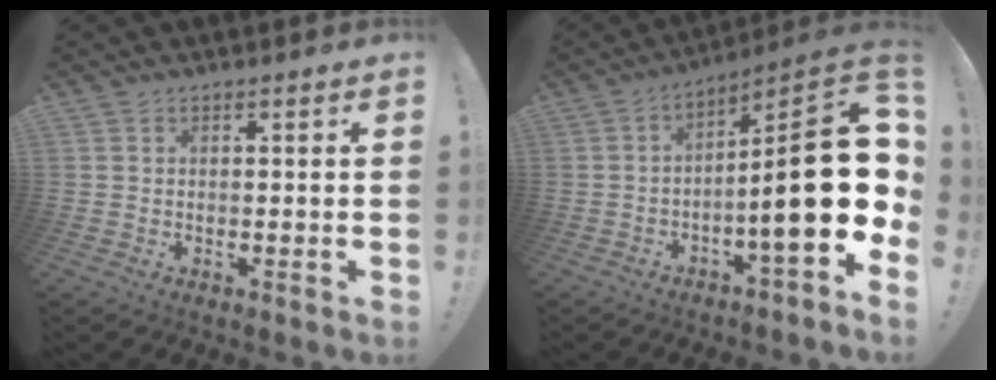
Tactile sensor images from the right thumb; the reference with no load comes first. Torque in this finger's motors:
{"motor_torque": [0.52, 0.73, 1.75, -1.02, 0.26]}